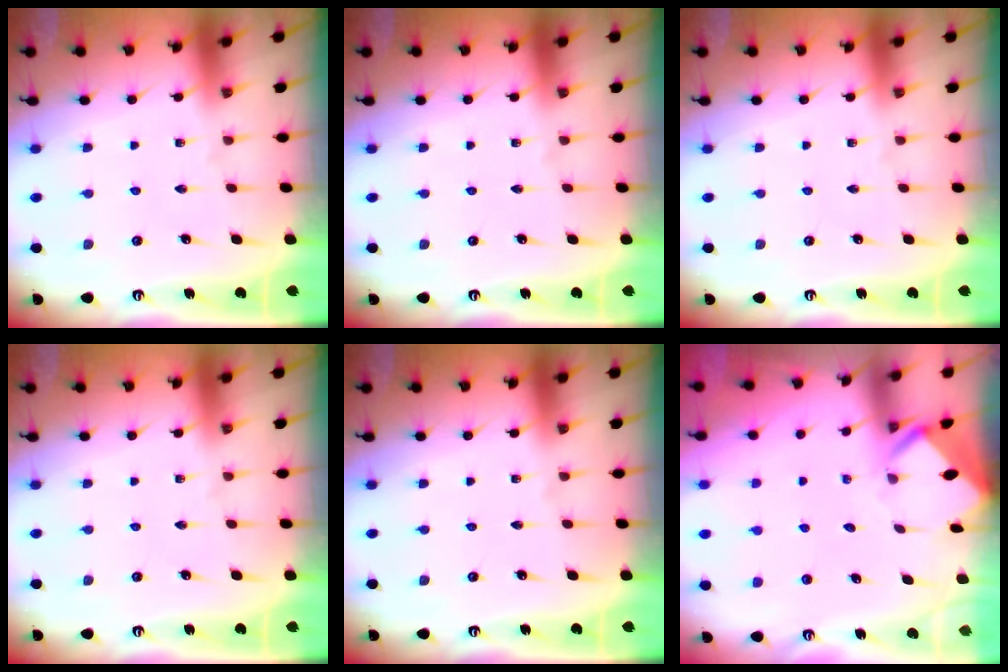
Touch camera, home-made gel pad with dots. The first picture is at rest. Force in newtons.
{"total": 0.0}
{"total": 0.0}
{"total": 0.0}
{"total": 0.0}
{"total": 3.1, "press": 3.1, "slide": 0.1}